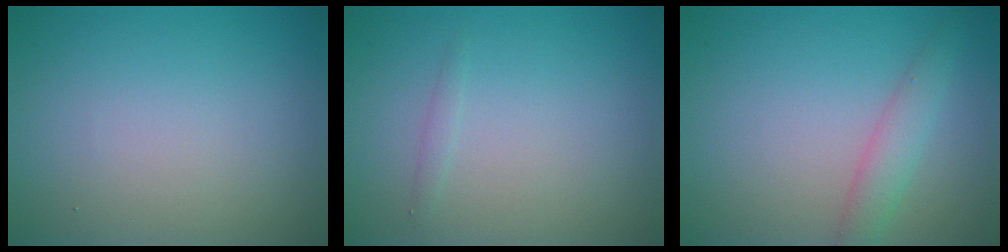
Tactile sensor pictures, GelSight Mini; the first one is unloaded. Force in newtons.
{"total": 0.6, "press": 0.6, "slide": 0.0}
{"total": 2.4, "press": 2.4, "slide": 0.1}